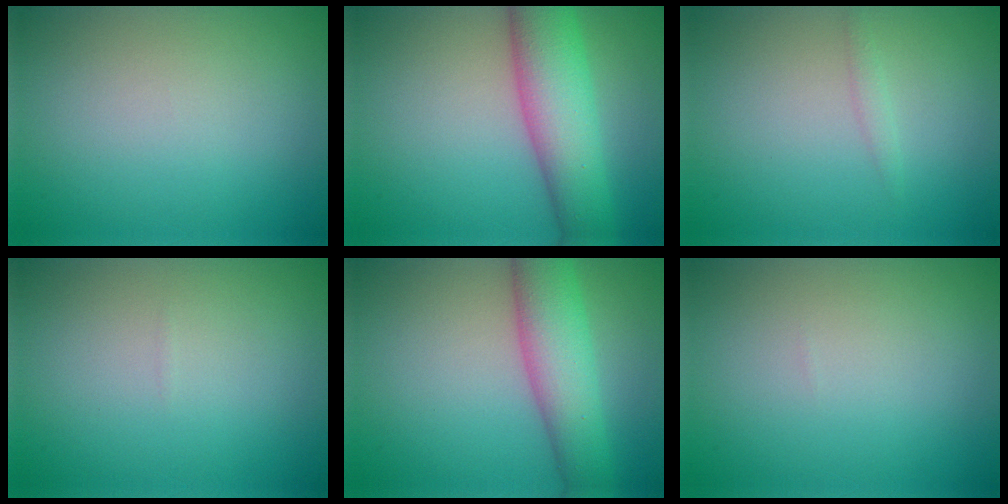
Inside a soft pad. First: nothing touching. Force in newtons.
{"total": 8.0, "press": 8.0, "slide": 0.2}
{"total": 0.7, "press": 0.7, "slide": 0.1}
{"total": 0.0}
{"total": 6.6, "press": 6.6, "slide": 0.1}
{"total": 0.0}